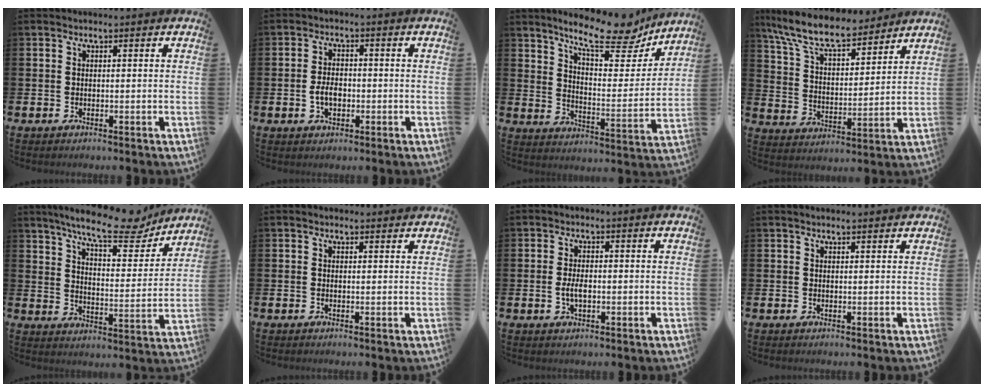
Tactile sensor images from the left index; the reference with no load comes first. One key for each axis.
{"total": 3.3, "fx": -0.6, "fy": 2.1, "fz": 2.5, "tx": -0.039, "ty": 0.001, "tz": -0.014}
{"total": 12.7, "fx": 10.7, "fy": 3.3, "fz": 6.0, "tx": -0.114, "ty": -0.062, "tz": 0.182}
{"total": 10.1, "fx": 8.8, "fy": 2.8, "fz": 4.1, "tx": -0.122, "ty": -0.047, "tz": 0.157}
{"total": 11.3, "fx": 10.0, "fy": 2.4, "fz": 4.9, "tx": -0.100, "ty": -0.057, "tz": 0.170}
{"total": 0.7, "fx": 0.6, "fy": 0.3, "fz": 0.1, "tx": 0.005, "ty": 0.000, "tz": 0.010}
{"total": 2.6, "fx": -0.3, "fy": 1.3, "fz": 2.2, "tx": -0.043, "ty": 0.003, "tz": -0.006}
{"total": 1.0, "fx": 0.9, "fy": -0.1, "fz": 0.2, "tx": -0.002, "ty": -0.001, "tz": 0.017}